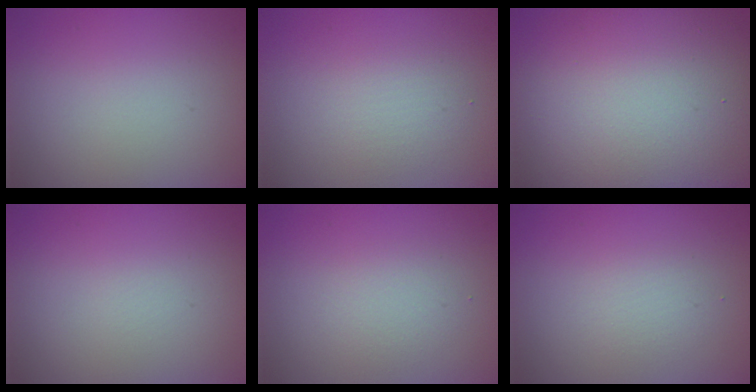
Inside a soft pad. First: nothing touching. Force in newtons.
{"total": 1.9, "press": 1.9, "slide": 0.1}
{"total": 15.5, "press": 15.5, "slide": 1.2}
{"total": 0.0}
{"total": 1.6, "press": 1.6, "slide": 0.1}
{"total": 1.4, "press": 1.4, "slide": 0.1}